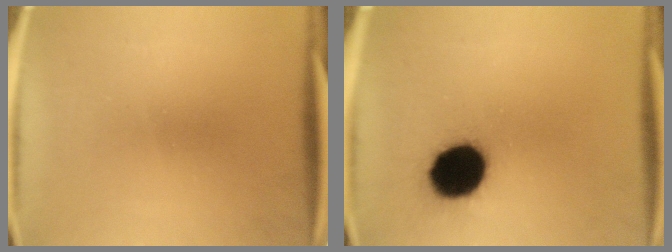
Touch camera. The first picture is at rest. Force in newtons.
{"total": 16.4}